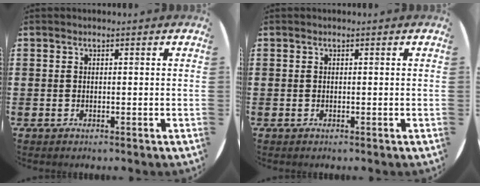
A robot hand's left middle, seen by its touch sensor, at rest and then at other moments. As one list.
[{"total": 0.0}]